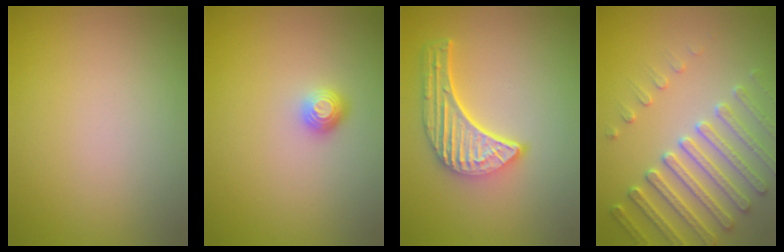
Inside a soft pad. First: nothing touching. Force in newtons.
{"total": 1.1, "press": 1.0, "slide": 0.5}
{"total": 5.4, "press": 4.1, "slide": 3.5}
{"total": 4.8, "press": 4.6, "slide": 1.3}